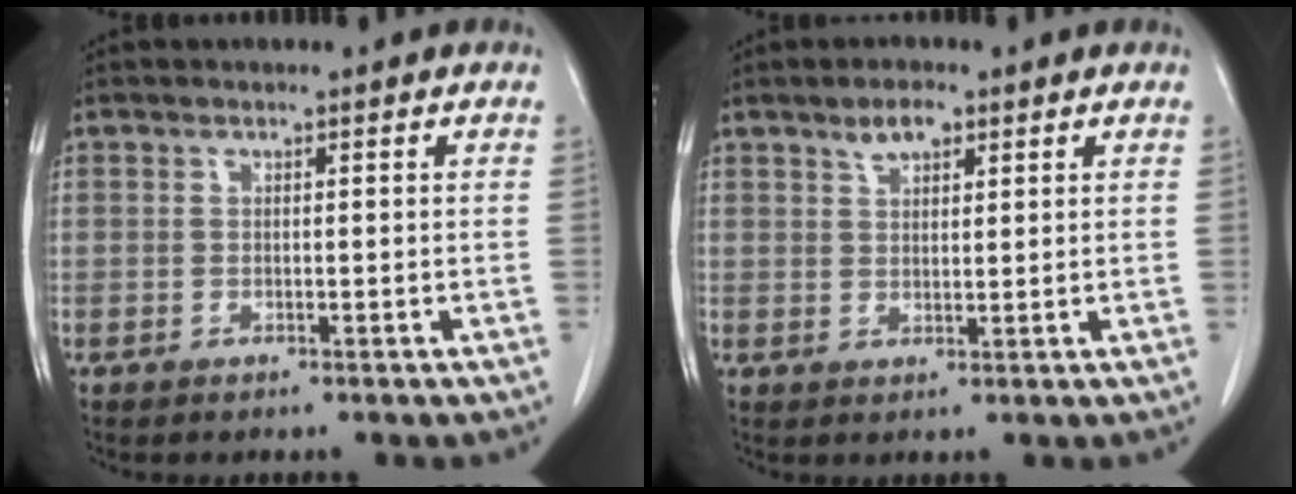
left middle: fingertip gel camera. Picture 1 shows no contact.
{"total": 3.2, "force": [2.1, 1.3, 2.1], "torque": [-0.041, 0.004, 0.040]}